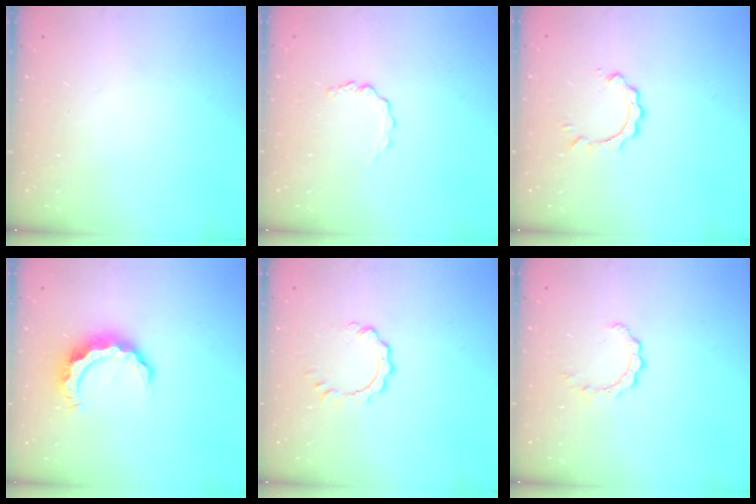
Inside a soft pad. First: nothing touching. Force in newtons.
{"total": 2.9, "press": 2.9, "slide": 0.3}
{"total": 3.7, "press": 3.6, "slide": 0.4}
{"total": 9.0, "press": 9.0, "slide": 0.4}
{"total": 3.1, "press": 3.0, "slide": 0.4}
{"total": 2.7, "press": 2.7, "slide": 0.0}